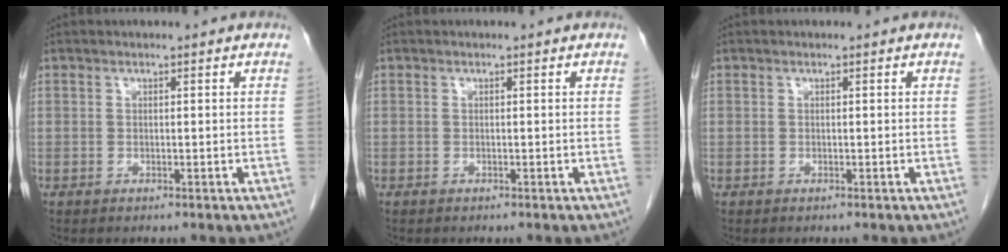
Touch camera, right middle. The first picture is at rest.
{"total": 0.0}
{"total": 0.0}